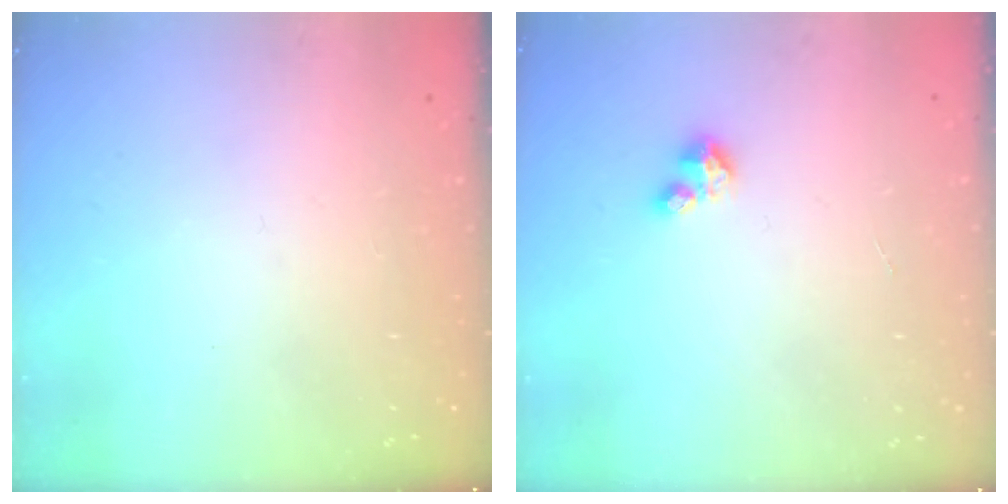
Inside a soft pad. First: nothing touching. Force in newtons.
{"total": 2.7, "press": 2.7, "slide": 0.3}